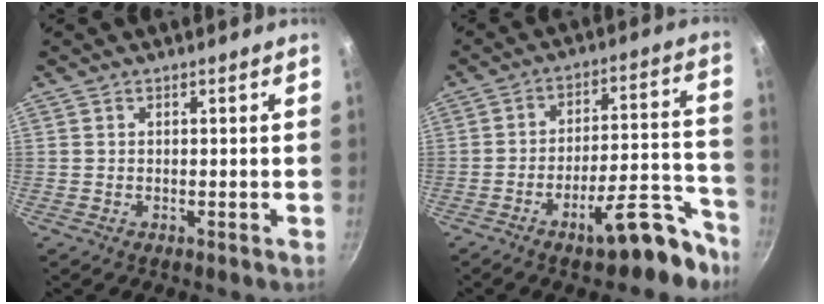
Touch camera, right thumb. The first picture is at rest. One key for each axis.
{"total": 15.2, "fx": -9.6, "fy": 5.2, "fz": 10.6, "tx": -0.103, "ty": 0.086, "tz": -0.140}